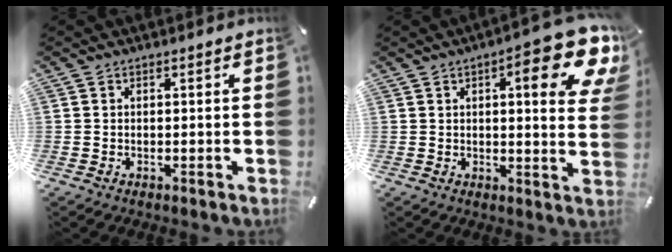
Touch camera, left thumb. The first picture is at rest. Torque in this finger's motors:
{"motor_torque": [0.76, 0.75, 0.41, -0.41, 0.14]}